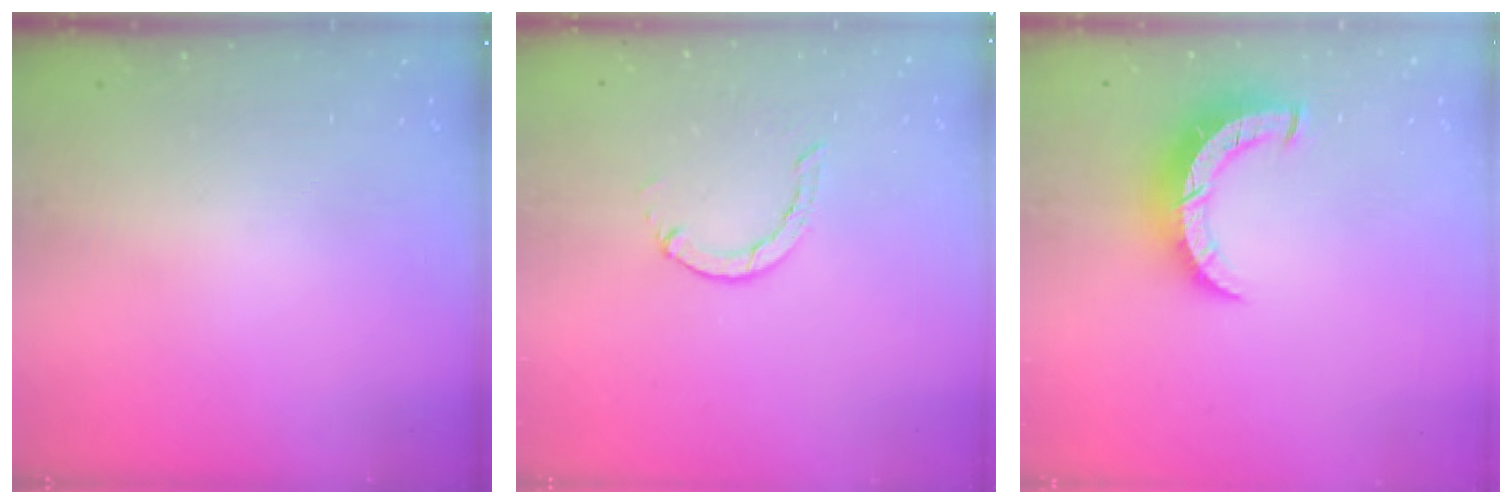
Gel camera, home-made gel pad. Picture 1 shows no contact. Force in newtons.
{"total": 1.3, "press": 1.3, "slide": 0.3}
{"total": 8.6, "press": 8.5, "slide": 0.7}